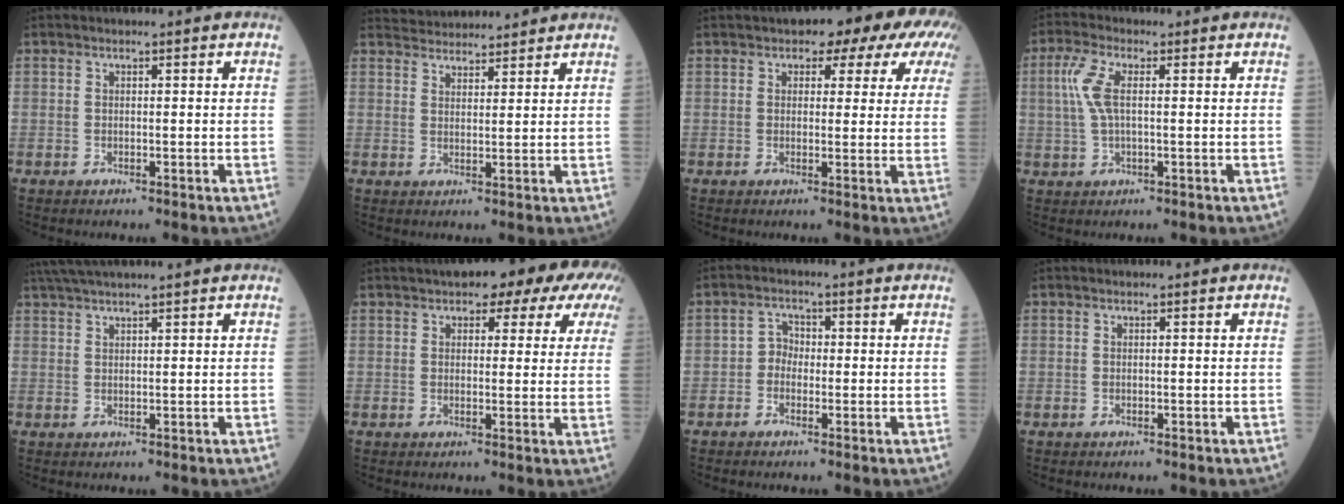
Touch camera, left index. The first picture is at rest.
{"total": 7.5, "force": [7.3, 1.3, 1.2], "torque": [-0.021, 0.030, 0.109]}
{"total": 9.1, "force": [5.9, 4.6, 5.2], "torque": [-0.049, 0.022, 0.052]}
{"total": 5.1, "force": [0.8, 1.6, 4.8], "torque": [-0.125, 0.010, 0.015]}
{"total": 5.6, "force": [4.8, -0.8, 2.9], "torque": [-0.050, 0.033, 0.089]}
{"total": 11.2, "force": [7.6, 4.4, 6.9], "torque": [-0.071, 0.032, 0.076]}
{"total": 2.3, "force": [-0.7, 1.9, 1.1], "torque": [-0.012, 0.007, -0.021]}
{"total": 0.0}